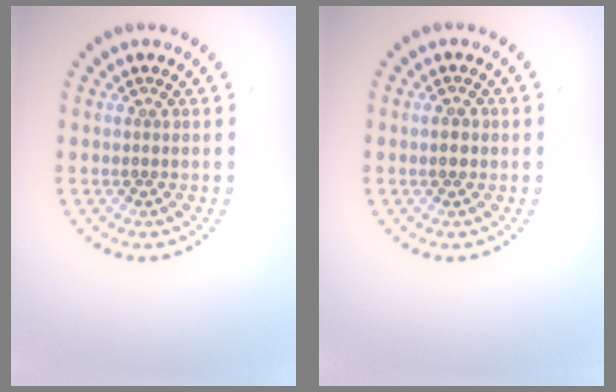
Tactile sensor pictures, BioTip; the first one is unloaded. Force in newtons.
{"total": 1.2, "press": 1.2, "slide": 0.1}